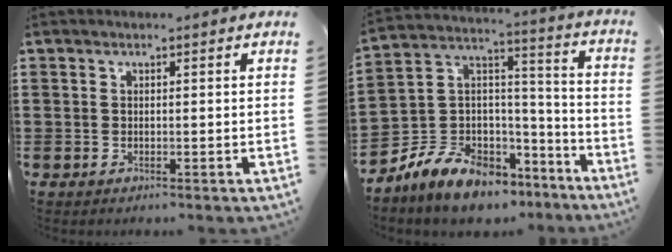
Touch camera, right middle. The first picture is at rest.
{"total": 8.7, "force": [-6.7, 4.9, 2.5], "torque": [-0.078, 0.004, -0.133]}